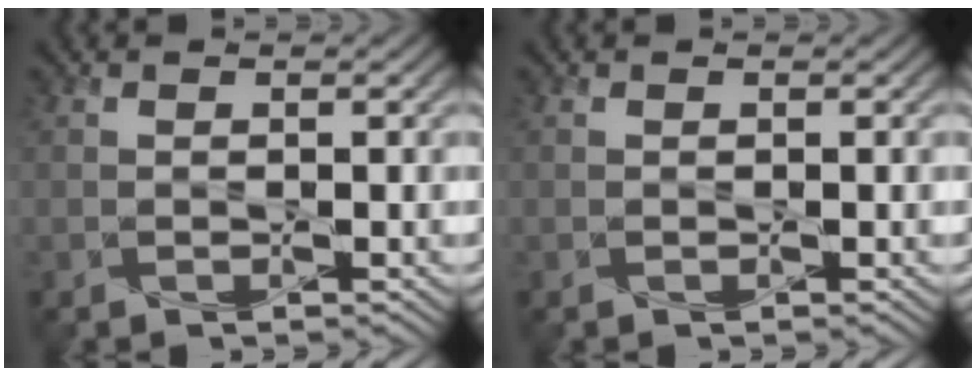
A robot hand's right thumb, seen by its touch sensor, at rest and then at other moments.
{"total": 0.0}